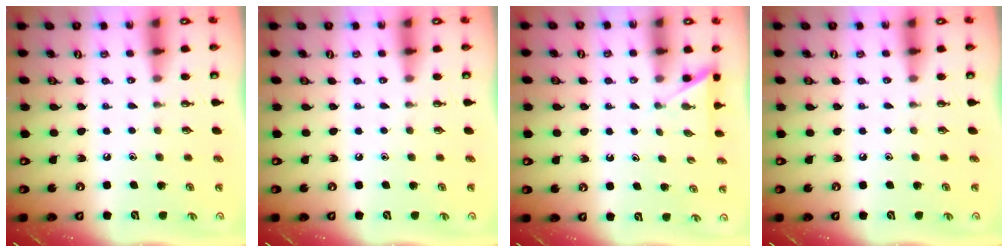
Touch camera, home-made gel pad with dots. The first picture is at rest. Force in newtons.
{"total": 0.0}
{"total": 2.5, "press": 2.5, "slide": 0.2}
{"total": 0.0}